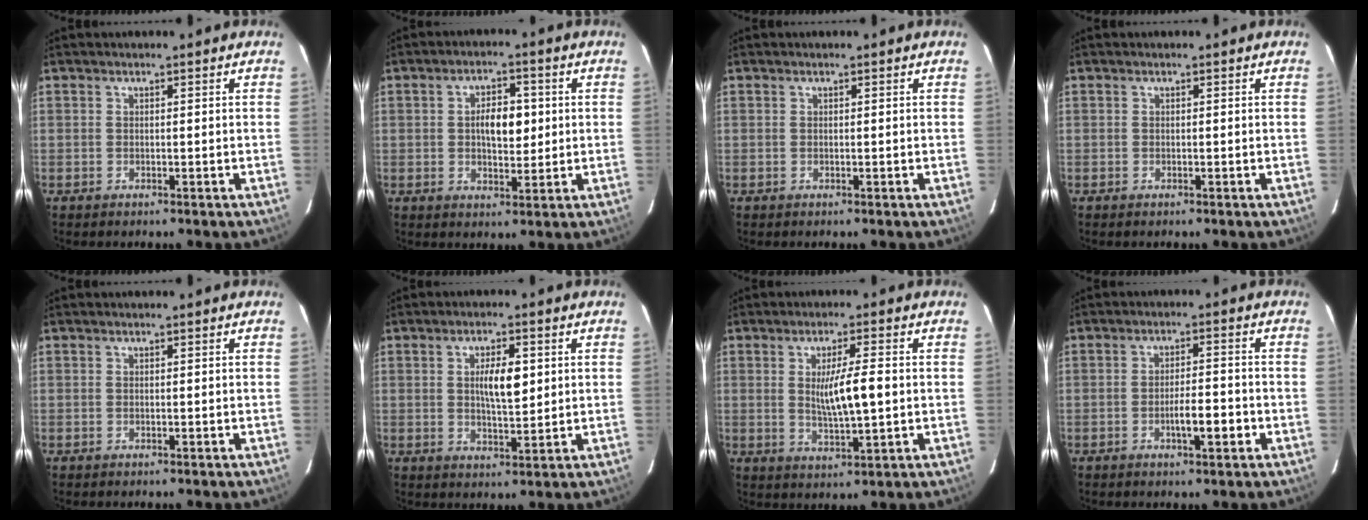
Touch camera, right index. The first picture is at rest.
{"total": 5.8, "force": [0.6, 2.5, 5.2], "torque": [-0.087, 0.008, 0.012]}
{"total": 0.0}
{"total": 0.0}
{"total": 0.0}
{"total": 5.8, "force": [1.2, 1.7, 5.4], "torque": [-0.092, 0.002, 0.023]}
{"total": 7.0, "force": [0.4, 0.6, 7.0], "torque": [-0.122, -0.008, 0.012]}
{"total": 4.8, "force": [-1.8, 0.9, 4.3], "torque": [-0.070, 0.001, -0.029]}